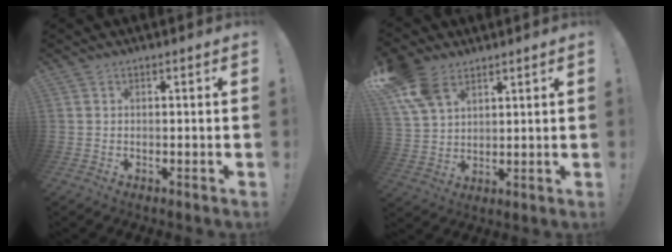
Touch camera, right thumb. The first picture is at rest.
{"total": 11.4, "force": [7.0, 6.9, 5.8], "torque": [-0.121, -0.026, 0.140]}